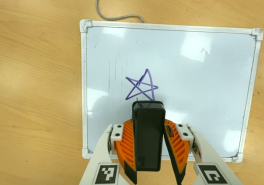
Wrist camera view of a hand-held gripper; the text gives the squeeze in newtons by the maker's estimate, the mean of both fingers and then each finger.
{"total": 6.2, "left": 4.7, "right": 7.6}